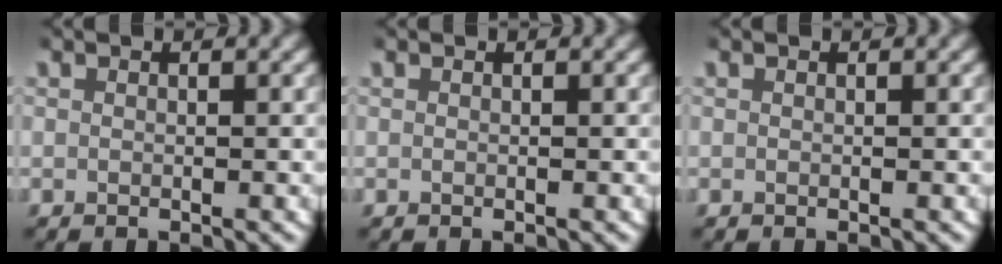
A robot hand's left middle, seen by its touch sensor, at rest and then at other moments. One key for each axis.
{"total": 0.0}
{"total": 0.0}